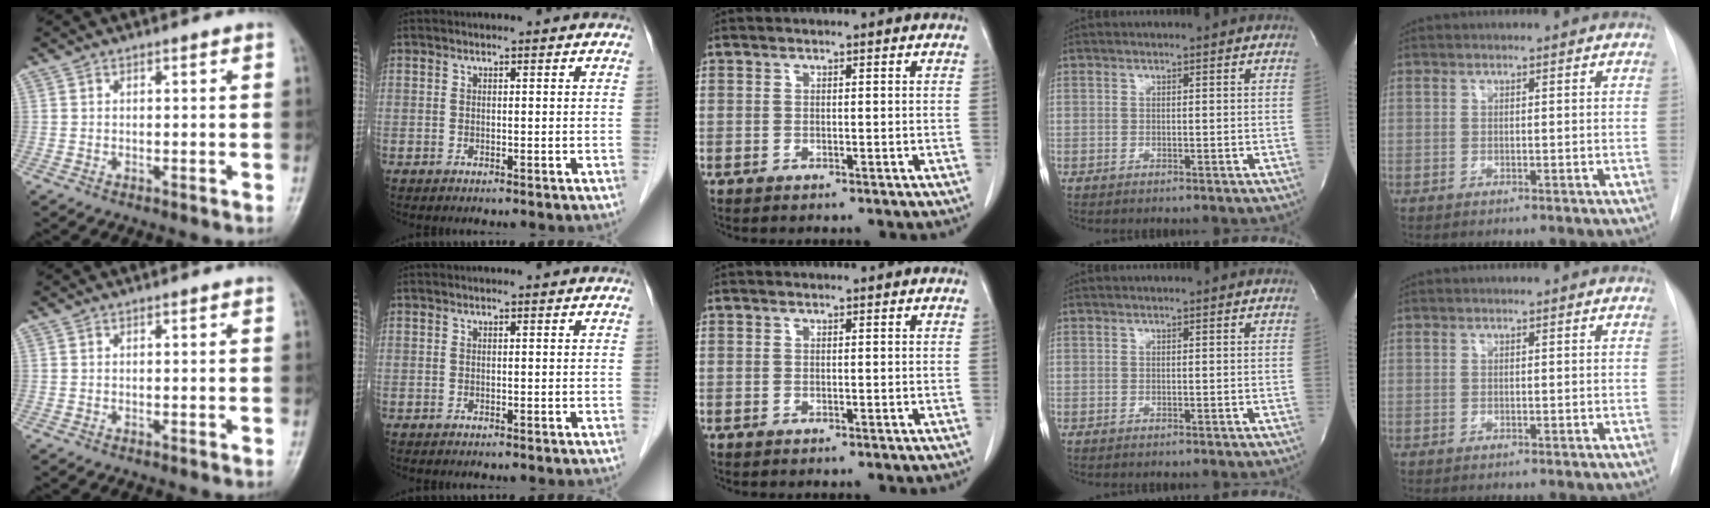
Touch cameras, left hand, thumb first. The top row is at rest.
{}